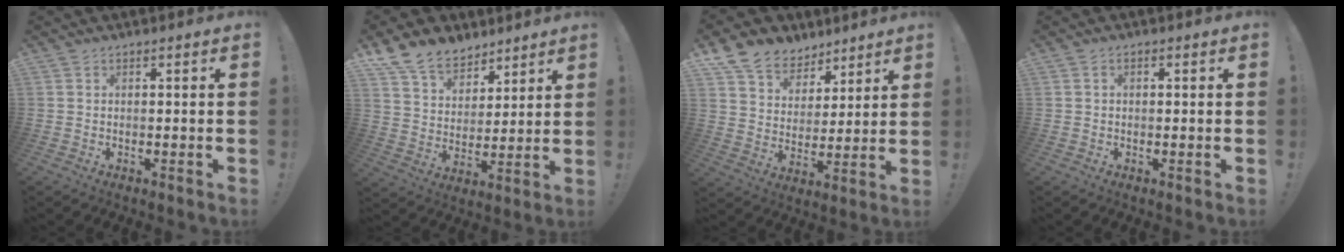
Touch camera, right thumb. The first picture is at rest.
{"total": 13.0, "force": [9.8, 7.8, 3.4], "torque": [-0.073, -0.069, 0.193]}
{"total": 11.5, "force": [8.2, 7.7, 2.3], "torque": [-0.049, -0.061, 0.163]}
{"total": 1.0, "force": [-0.3, 0.7, 0.7], "torque": [-0.018, 0.008, -0.003]}